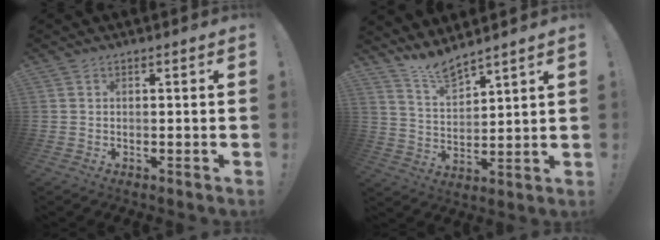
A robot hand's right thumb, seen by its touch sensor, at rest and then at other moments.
{"total": 8.3, "force": [7.7, 1.3, 2.7], "torque": [-0.058, -0.057, 0.144]}